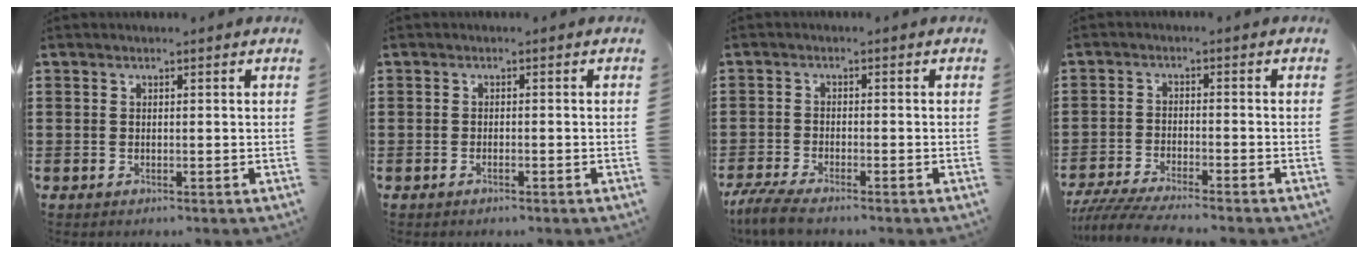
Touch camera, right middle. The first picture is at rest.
{"total": 0.8, "force": [-0.5, 0.1, 0.6], "torque": [-0.014, -0.006, -0.008]}
{"total": 3.7, "force": [-3.2, 0.1, 1.7], "torque": [-0.050, -0.012, -0.068]}
{"total": 4.5, "force": [-4.2, -0.1, 1.6], "torque": [-0.048, -0.016, -0.086]}